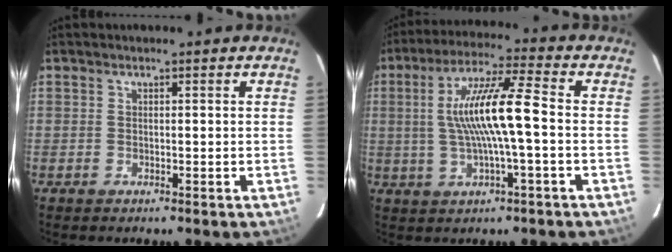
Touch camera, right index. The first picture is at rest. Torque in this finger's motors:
{"motor_torque": [0.85, -0.24, 0.62, 0.21]}